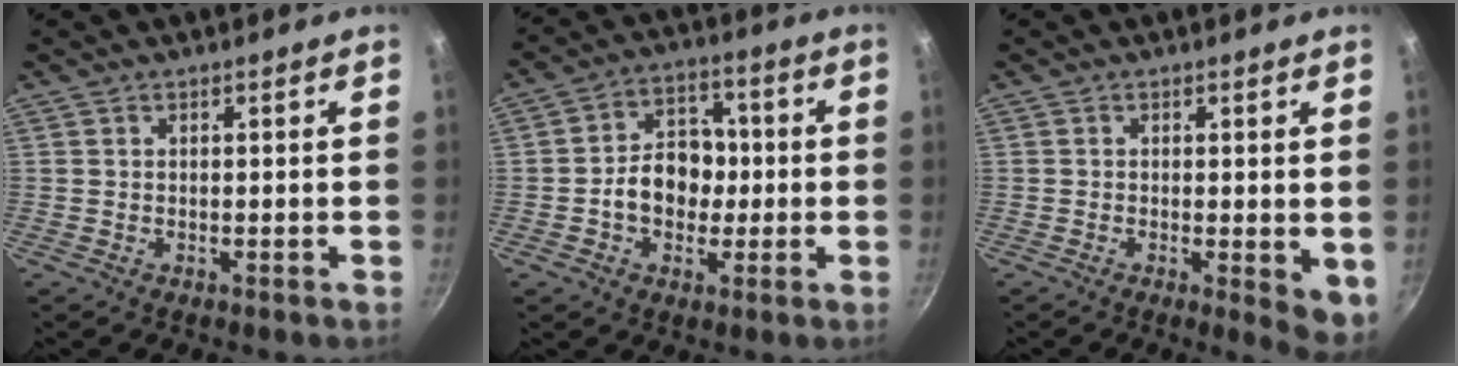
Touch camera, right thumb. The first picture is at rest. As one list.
[{"total": 10.0, "force": [-1.1, 7.8, 6.2], "torque": [-0.058, 0.023, -0.027]}, {"total": 5.2, "force": [-0.8, 1.7, 4.8], "torque": [-0.054, -0.009, -0.008]}]